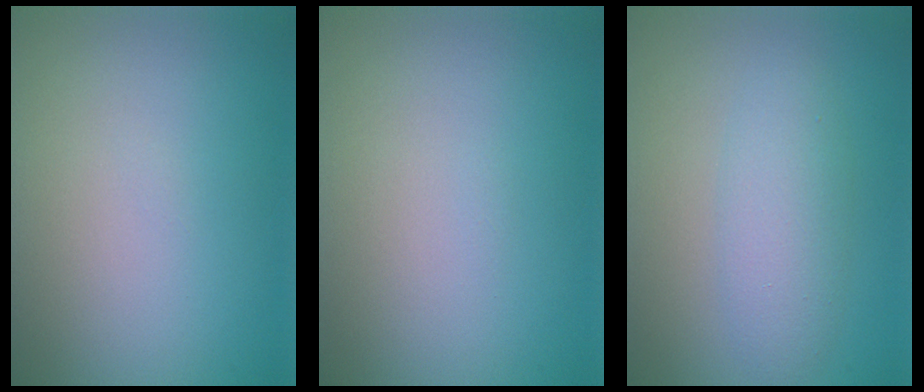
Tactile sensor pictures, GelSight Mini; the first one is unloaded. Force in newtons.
{"total": 0.0}
{"total": 3.3, "press": 3.3, "slide": 0.1}